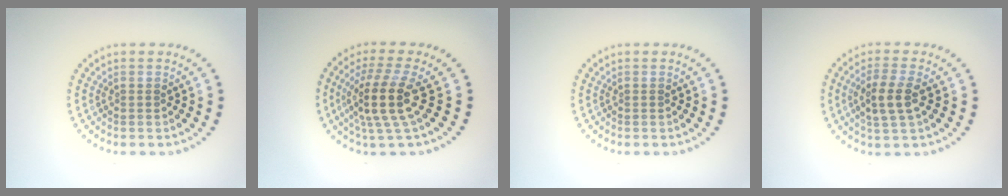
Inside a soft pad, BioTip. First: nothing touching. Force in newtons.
{"total": 4.4, "press": 3.4, "slide": 2.9}
{"total": 0.0}
{"total": 3.2, "press": 3.0, "slide": 1.2}